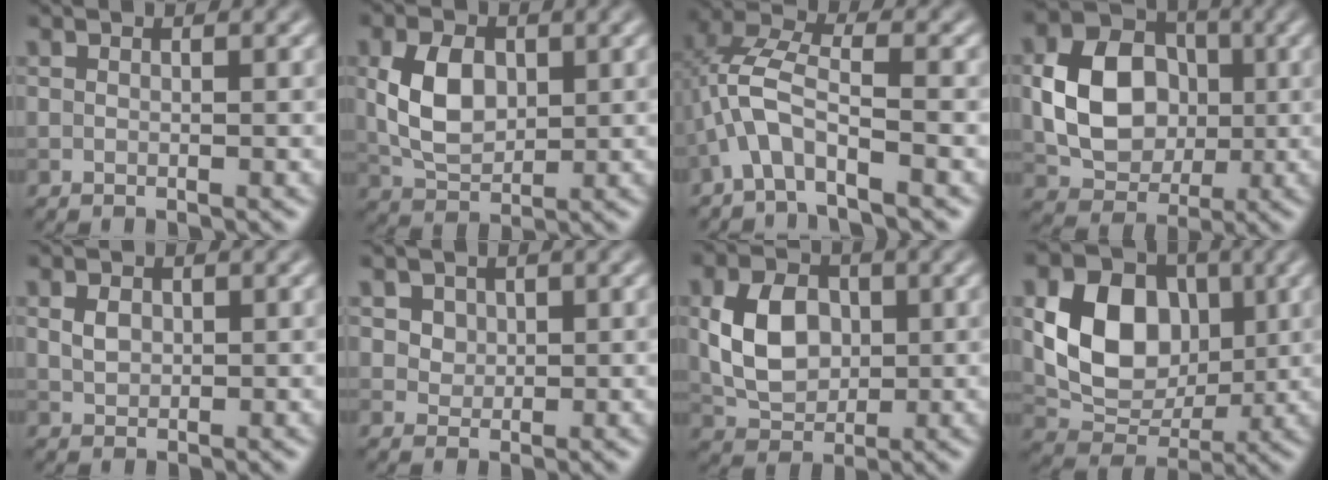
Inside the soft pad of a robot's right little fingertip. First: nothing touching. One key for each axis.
{"total": 5.0, "fx": 0.6, "fy": 3.4, "fz": 3.7, "tx": -0.083, "ty": 0.001, "tz": 0.013}
{"total": 4.9, "fx": -2.3, "fy": 1.5, "fz": 4.0, "tx": -0.089, "ty": 0.013, "tz": -0.052}
{"total": 7.8, "fx": 0.0, "fy": 6.1, "fz": 4.9, "tx": -0.088, "ty": 0.001, "tz": -0.003}
{"total": 1.3, "fx": 0.4, "fy": 1.1, "fz": 0.7, "tx": -0.017, "ty": 0.001, "tz": 0.008}
{"total": 2.9, "fx": 1.5, "fy": 2.2, "fz": 1.3, "tx": -0.038, "ty": -0.002, "tz": 0.036}
{"total": 5.5, "fx": 0.4, "fy": 4.1, "fz": 3.7, "tx": -0.079, "ty": 0.000, "tz": 0.008}
{"total": 8.7, "fx": 1.2, "fy": 6.7, "fz": 5.4, "tx": -0.104, "ty": -0.003, "tz": 0.022}